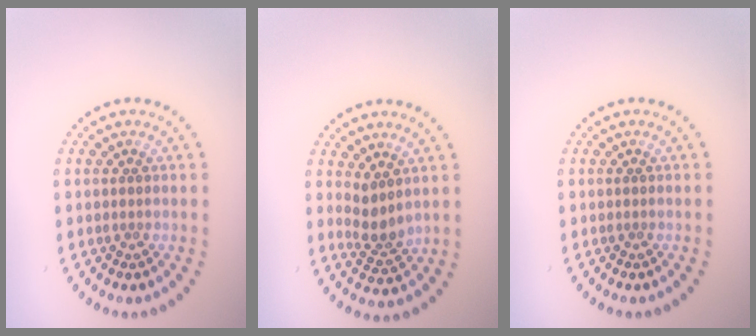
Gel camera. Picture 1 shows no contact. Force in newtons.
{"total": 2.5, "press": 1.9, "slide": 1.6}
{"total": 0.0}